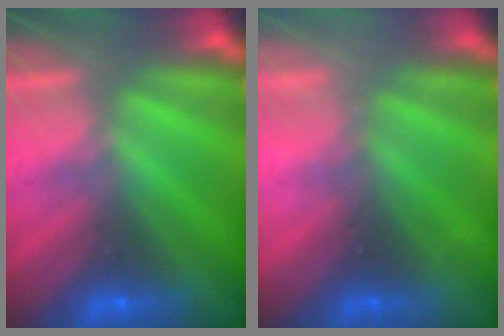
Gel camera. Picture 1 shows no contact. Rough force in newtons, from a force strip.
{"total": 2.3}